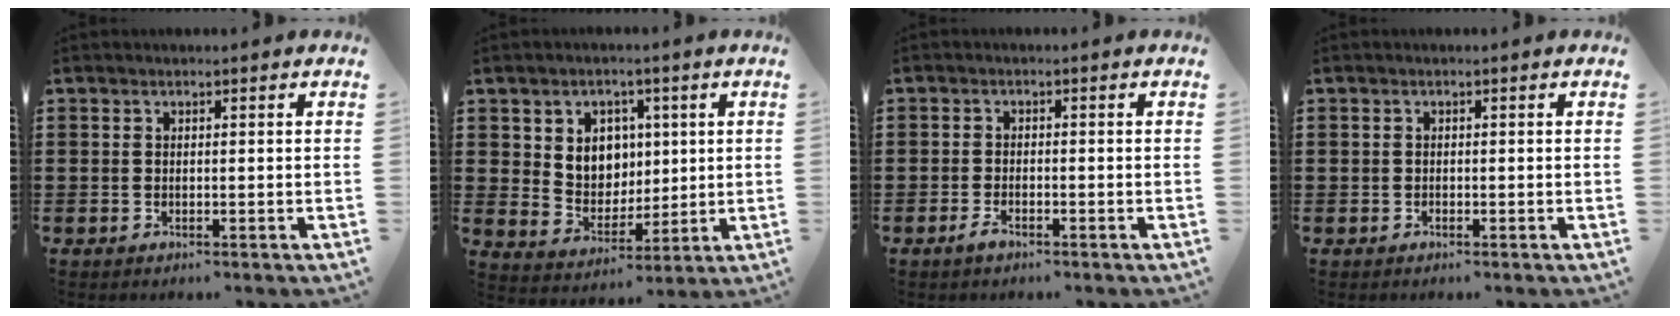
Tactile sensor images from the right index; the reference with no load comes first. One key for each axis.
{"total": 6.0, "fx": 2.1, "fy": 5.3, "fz": 1.8, "tx": -0.047, "ty": 0.003, "tz": 0.034}
{"total": 1.6, "fx": -1.1, "fy": 0.6, "fz": 1.0, "tx": -0.027, "ty": -0.005, "tz": -0.024}
{"total": 0.5, "fx": -0.3, "fy": 0.4, "fz": 0.1, "tx": -0.004, "ty": 0.000, "tz": -0.007}